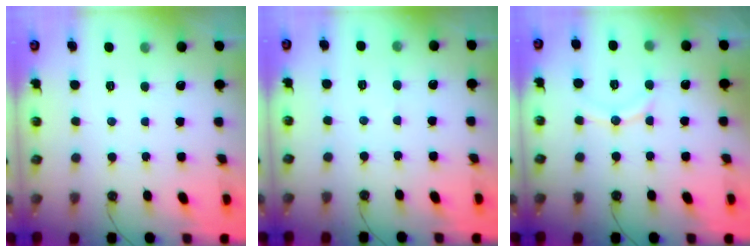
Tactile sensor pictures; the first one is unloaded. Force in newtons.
{"total": 4.1, "press": 4.0, "slide": 0.4}
{"total": 9.6, "press": 9.5, "slide": 1.0}